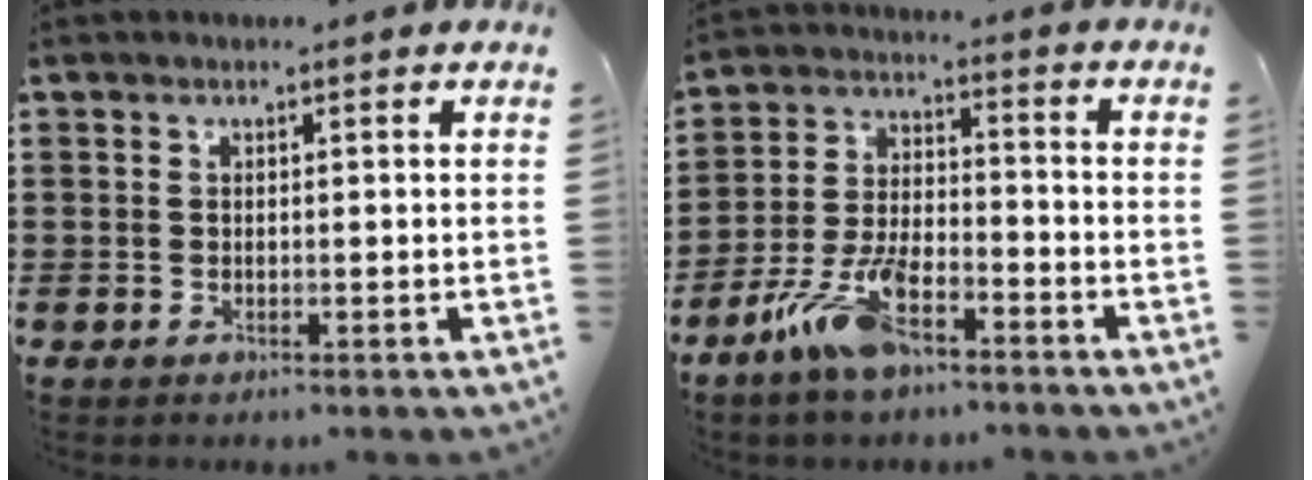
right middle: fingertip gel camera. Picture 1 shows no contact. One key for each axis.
{"total": 9.5, "fx": -6.0, "fy": 3.2, "fz": 6.6, "tx": -0.158, "ty": -0.004, "tz": -0.118}